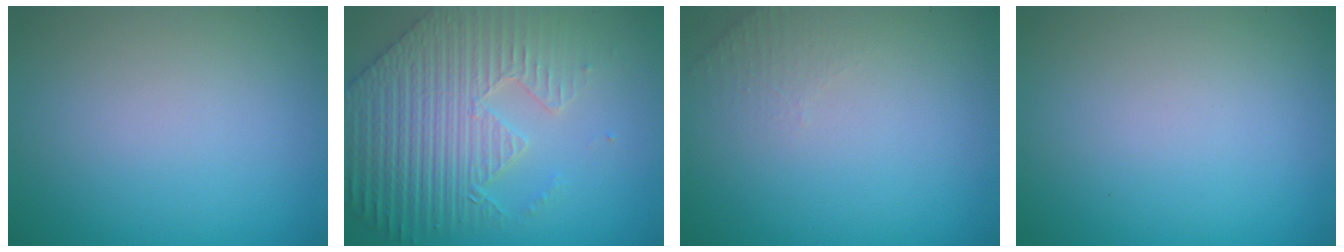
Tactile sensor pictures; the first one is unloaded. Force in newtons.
{"total": 7.6, "press": 6.1, "slide": 4.5}
{"total": 1.3, "press": 1.2, "slide": 0.3}
{"total": 0.0}